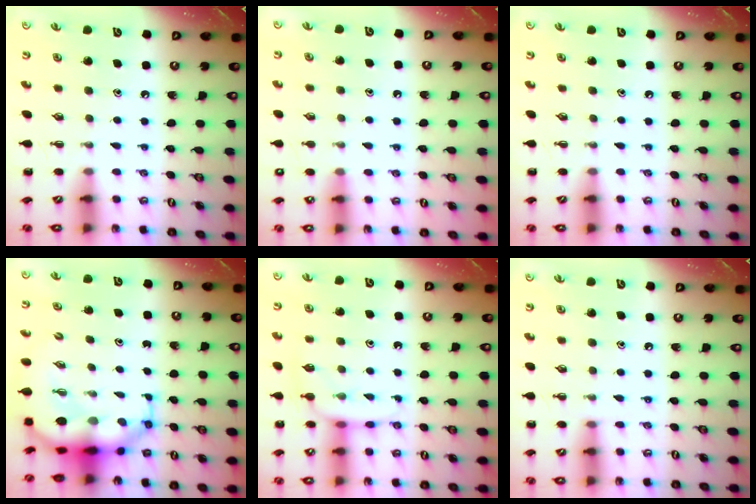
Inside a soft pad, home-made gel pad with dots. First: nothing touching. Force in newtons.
{"total": 8.8, "press": 8.5, "slide": 2.3}
{"total": 0.0}
{"total": 9.4, "press": 9.0, "slide": 2.6}
{"total": 8.1, "press": 8.0, "slide": 1.6}
{"total": 7.0, "press": 6.6, "slide": 2.3}